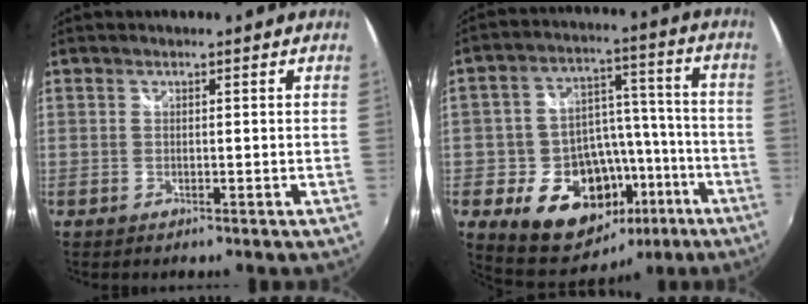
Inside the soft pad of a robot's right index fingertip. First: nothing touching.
{"total": 18.4, "force": [-8.2, 13.7, 9.2], "torque": [-0.183, 0.043, -0.094]}